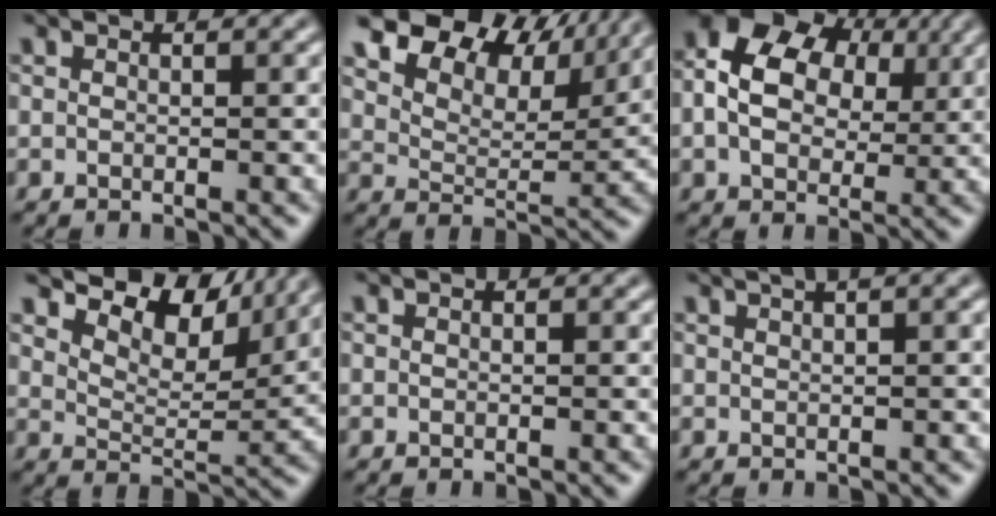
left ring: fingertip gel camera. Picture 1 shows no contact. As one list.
[{"total": 11.9, "force": [9.1, 5.2, 5.8], "torque": [-0.114, 0.013, 0.132]}, {"total": 8.7, "force": [1.9, 6.2, 5.7], "torque": [-0.106, 0.017, 0.018]}, {"total": 8.2, "force": [6.6, 2.9, 3.9], "torque": [-0.066, 0.001, 0.093]}, {"total": 0.0}, {"total": 3.4, "force": [2.1, 1.0, 2.5], "torque": [-0.028, 0.008, 0.026]}]